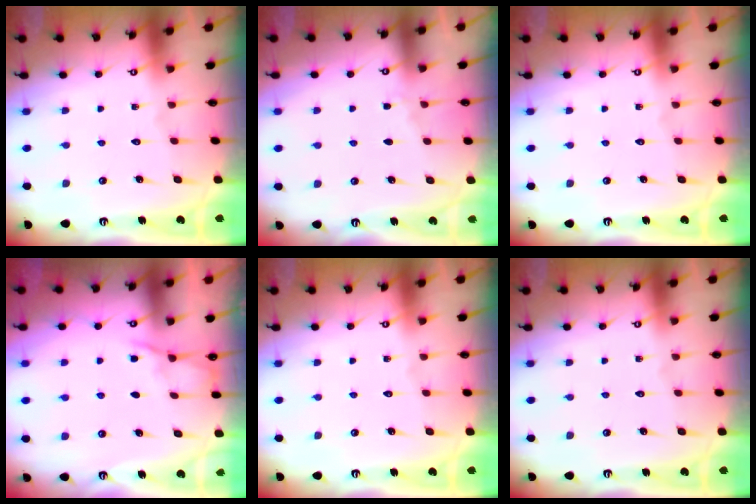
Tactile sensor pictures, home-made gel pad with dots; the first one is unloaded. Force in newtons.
{"total": 2.8, "press": 2.8, "slide": 0.5}
{"total": 0.0}
{"total": 3.6, "press": 3.6, "slide": 0.5}
{"total": 0.0}
{"total": 0.0}